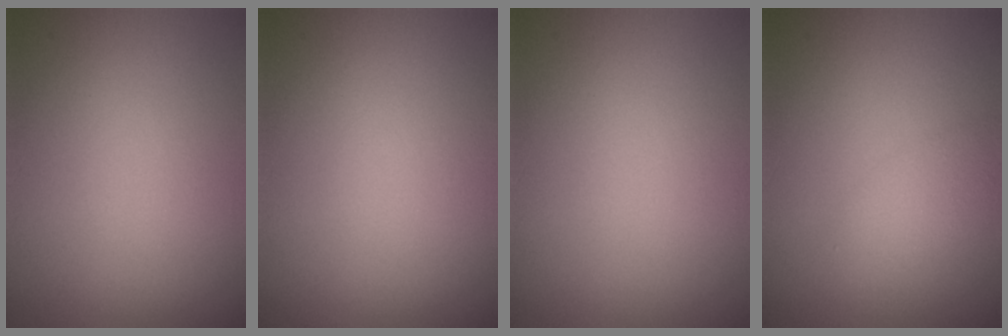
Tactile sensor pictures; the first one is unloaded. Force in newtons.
{"total": 0.0}
{"total": 0.0}
{"total": 2.2, "press": 2.2, "slide": 0.1}